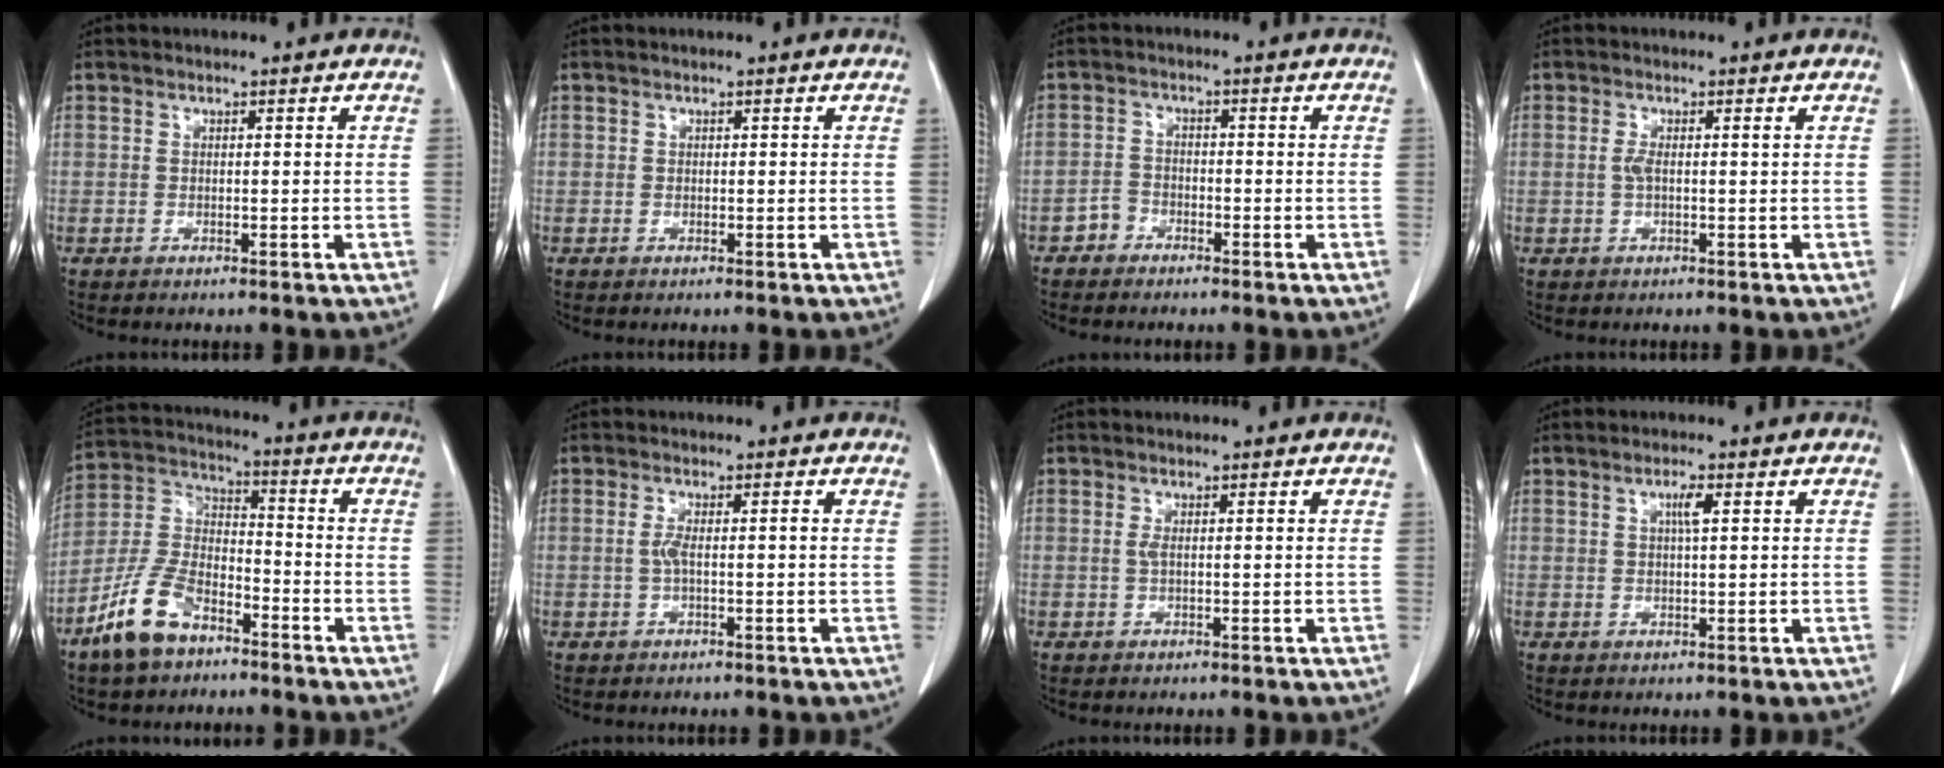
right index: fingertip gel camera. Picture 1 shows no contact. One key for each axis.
{"total": 0.0}
{"total": 2.3, "fx": -1.7, "fy": 1.5, "fz": 0.2, "tx": -0.010, "ty": 0.007, "tz": -0.037}
{"total": 1.6, "fx": 0.1, "fy": 0.2, "fz": 1.6, "tx": -0.037, "ty": 0.001, "tz": 0.001}
{"total": 11.5, "fx": -7.6, "fy": 5.3, "fz": 6.9, "tx": -0.162, "ty": 0.000, "tz": -0.153}
{"total": 2.1, "fx": -0.3, "fy": 0.1, "fz": 2.1, "tx": -0.042, "ty": 0.002, "tz": -0.007}
{"total": 1.0, "fx": 0.0, "fy": 0.1, "fz": 1.0, "tx": -0.023, "ty": -0.001, "tz": 0.001}
{"total": 2.0, "fx": 0.7, "fy": 0.1, "fz": 1.9, "tx": -0.036, "ty": 0.000, "tz": 0.011}